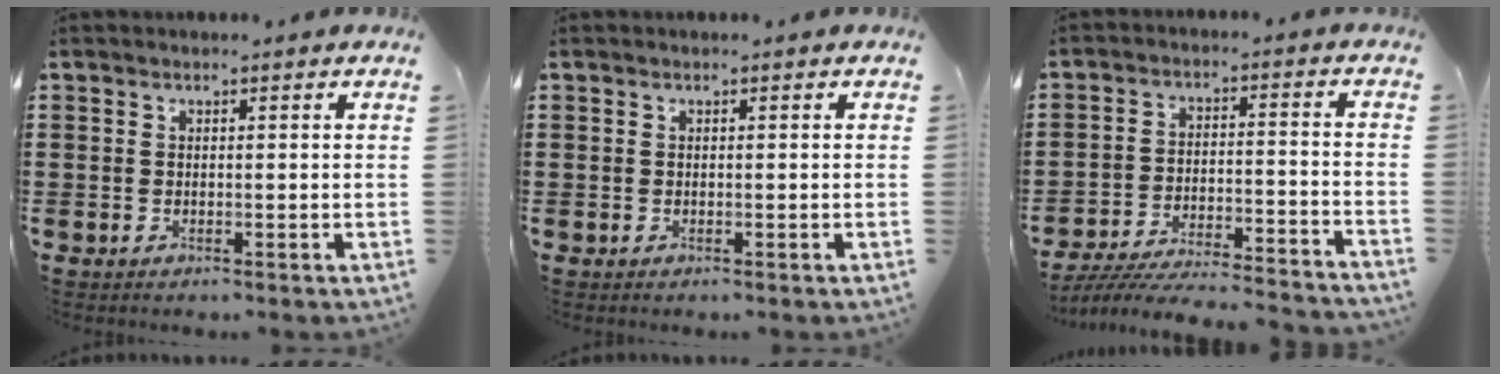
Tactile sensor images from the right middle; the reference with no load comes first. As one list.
[{"total": 0.0}, {"total": 6.7, "force": [-6.4, 0.3, 1.9], "torque": [-0.038, -0.003, -0.126]}]